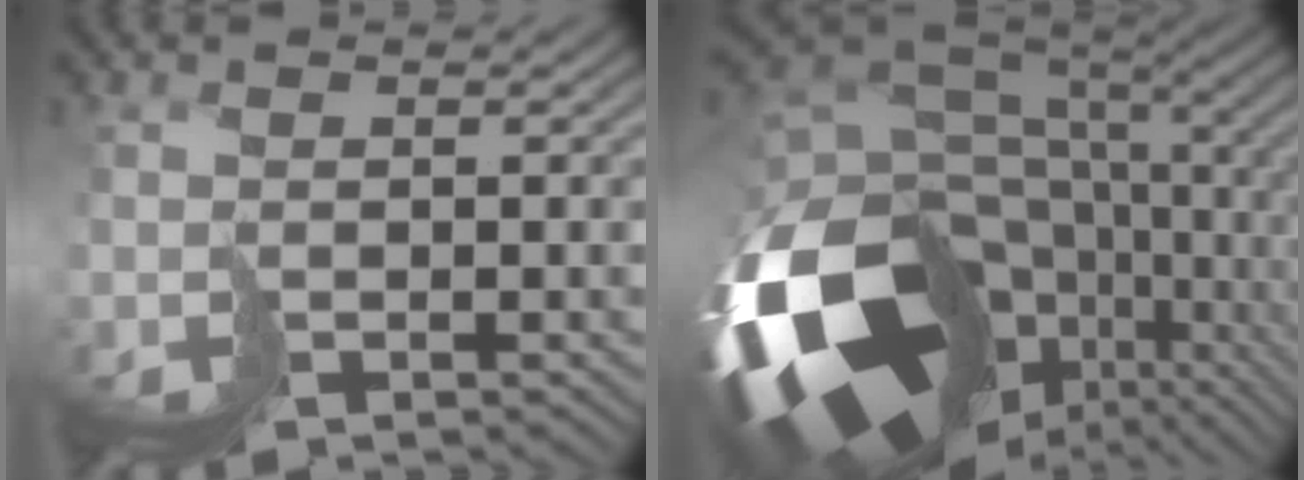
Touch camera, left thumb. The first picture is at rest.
{"total": 21.2, "force": [-7.0, 14.6, 13.8], "torque": [-0.326, -0.048, -0.056]}